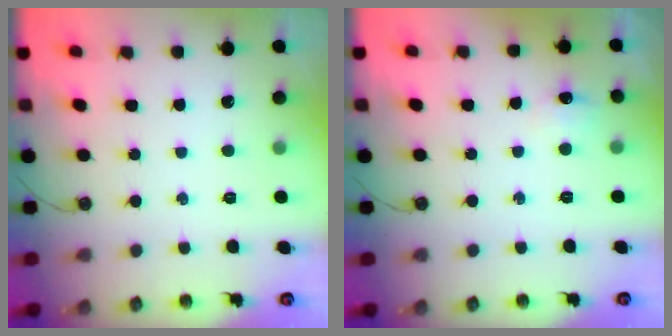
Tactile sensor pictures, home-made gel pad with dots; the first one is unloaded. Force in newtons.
{"total": 6.3, "press": 6.2, "slide": 0.9}